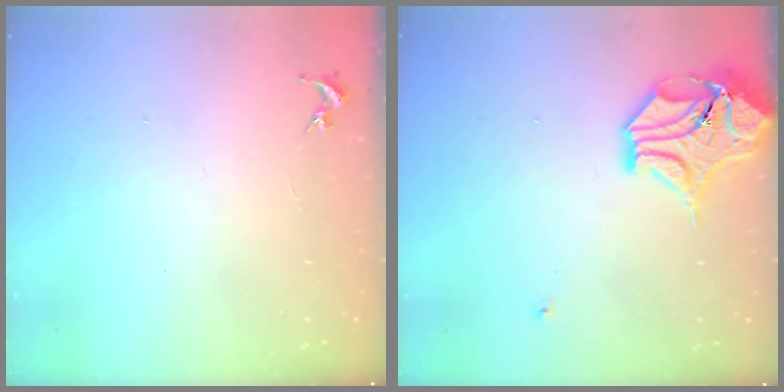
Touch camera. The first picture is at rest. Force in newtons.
{"total": 13.4, "press": 13.3, "slide": 1.9}